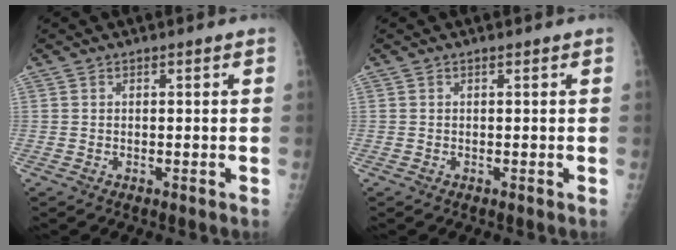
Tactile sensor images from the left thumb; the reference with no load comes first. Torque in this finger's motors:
{"motor_torque": [0.11, 0.08, 0.00, 0.00, 0.00]}